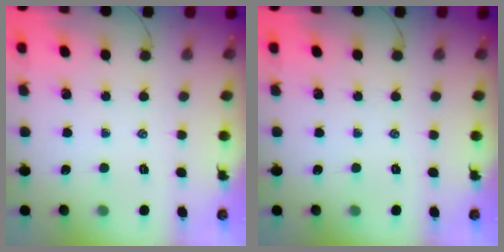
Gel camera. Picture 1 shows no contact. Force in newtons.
{"total": 0.0}